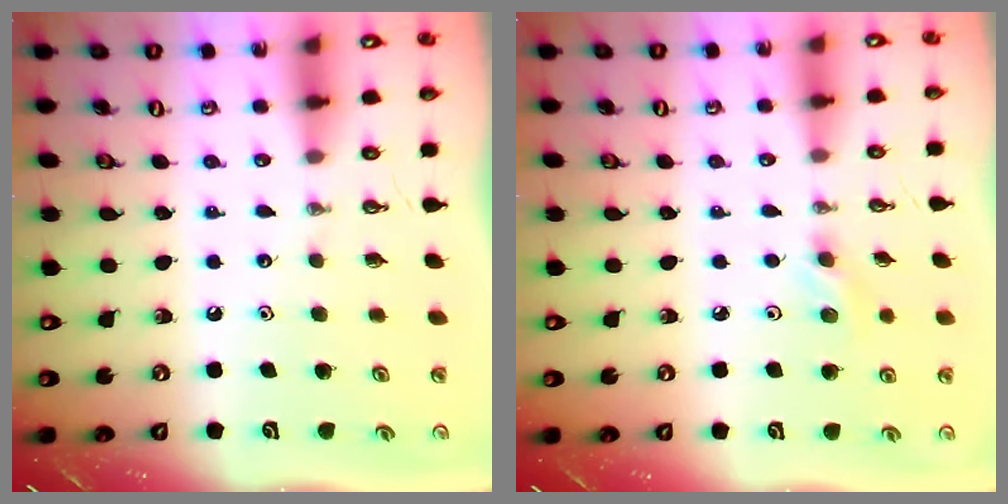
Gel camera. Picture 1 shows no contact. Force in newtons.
{"total": 5.5, "press": 5.5, "slide": 0.9}